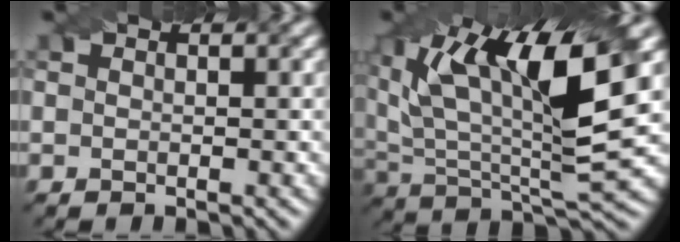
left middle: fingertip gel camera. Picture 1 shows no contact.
{"total": 14.3, "force": [6.3, 4.6, 12.0], "torque": [-0.221, 0.007, 0.115]}